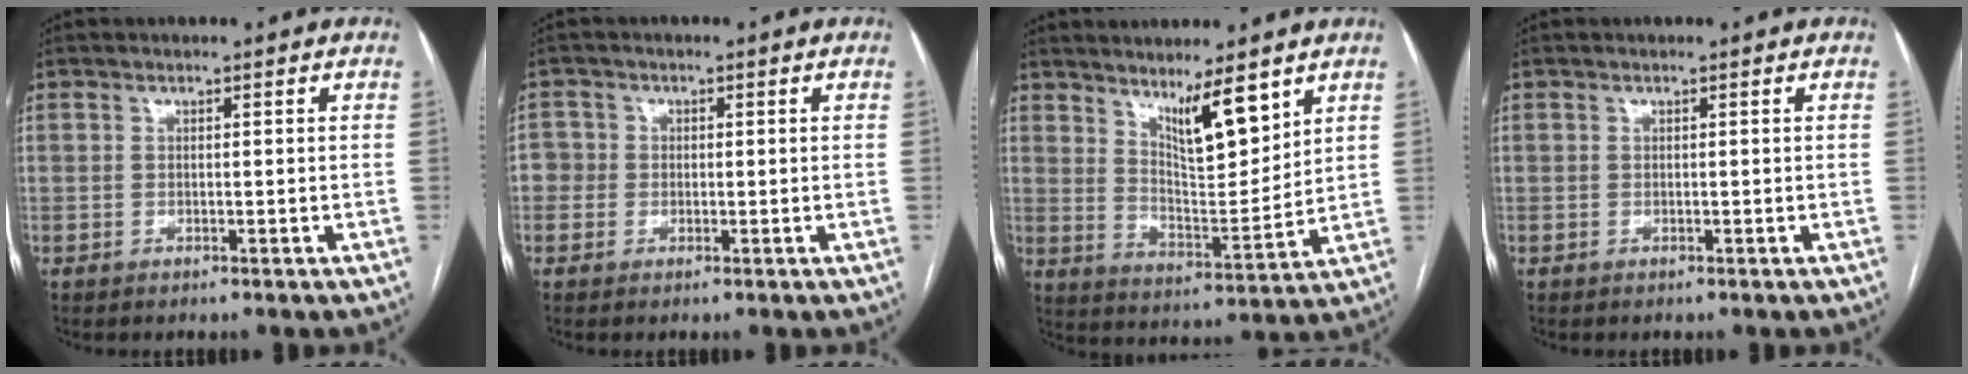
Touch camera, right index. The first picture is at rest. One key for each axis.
{"total": 2.7, "fx": -0.3, "fy": 2.7, "fz": 0.3, "tx": 0.009, "ty": 0.012, "tz": -0.011}
{"total": 9.0, "fx": 6.1, "fy": 1.5, "fz": 6.5, "tx": -0.117, "ty": -0.013, "tz": 0.115}
{"total": 0.0}